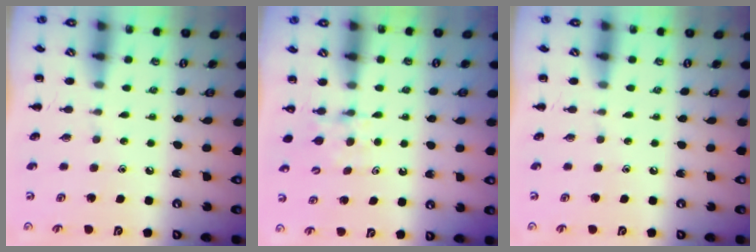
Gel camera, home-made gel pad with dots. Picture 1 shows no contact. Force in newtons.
{"total": 4.8, "press": 4.6, "slide": 1.5}
{"total": 0.0}